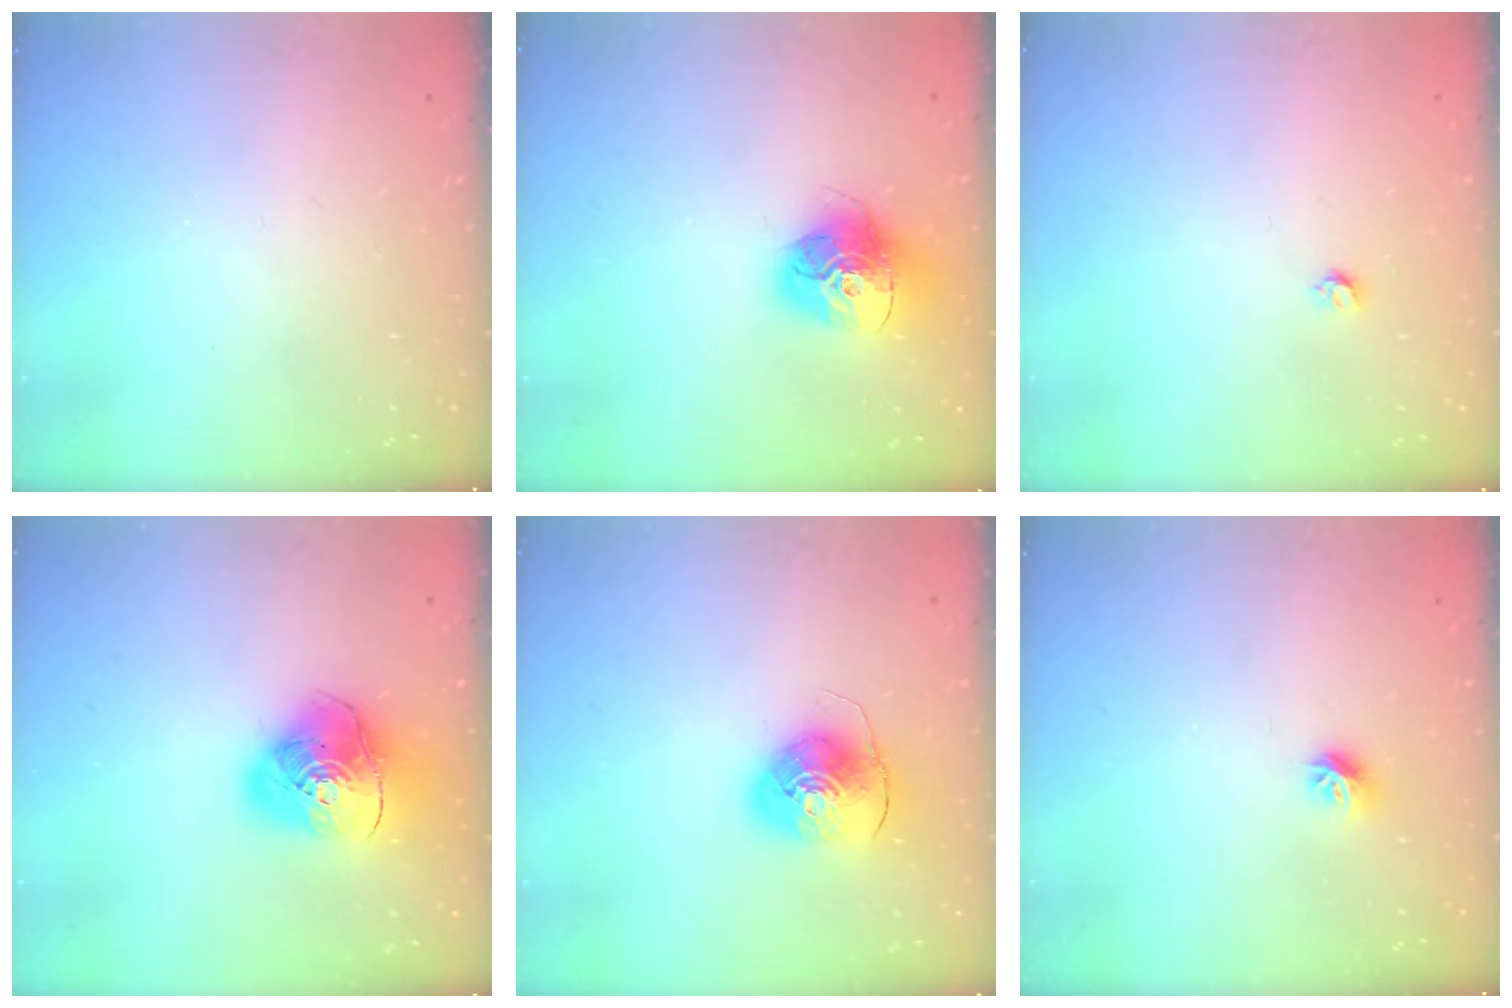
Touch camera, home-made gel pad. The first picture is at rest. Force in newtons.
{"total": 16.0, "press": 16.0, "slide": 1.5}
{"total": 3.2, "press": 3.2, "slide": 0.3}
{"total": 14.0, "press": 13.9, "slide": 1.8}
{"total": 8.9, "press": 8.7, "slide": 1.5}
{"total": 7.4, "press": 7.4, "slide": 0.7}